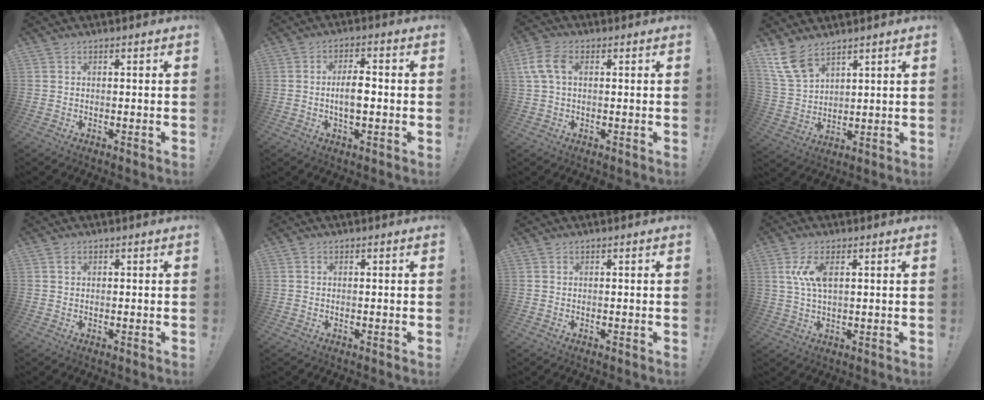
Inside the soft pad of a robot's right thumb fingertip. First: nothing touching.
{"total": 6.1, "force": [-1.0, 2.7, 5.4], "torque": [-0.092, 0.001, -0.026]}
{"total": 7.3, "force": [1.6, 4.5, 5.6], "torque": [-0.125, 0.010, 0.032]}
{"total": 10.0, "force": [7.3, 4.7, 4.9], "torque": [-0.100, -0.035, 0.146]}
{"total": 0.8, "force": [0.4, 0.6, 0.4], "torque": [-0.003, 0.000, 0.007]}
{"total": 0.0}
{"total": 0.0}
{"total": 7.3, "force": [2.1, 3.1, 6.2], "torque": [-0.128, -0.001, 0.033]}